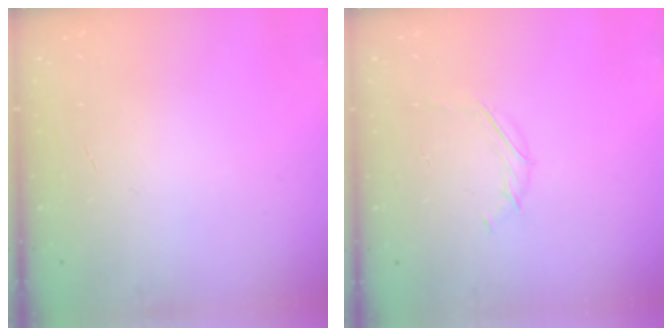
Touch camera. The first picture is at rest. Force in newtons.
{"total": 3.8, "press": 3.7, "slide": 0.8}